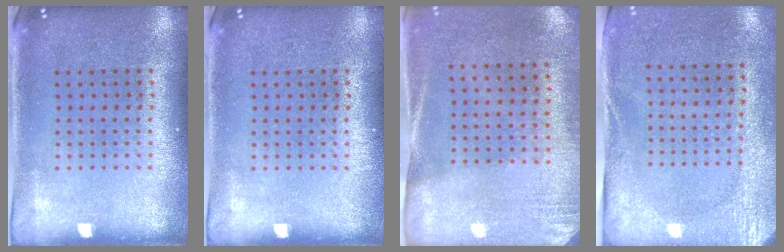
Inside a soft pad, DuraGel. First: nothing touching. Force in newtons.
{"total": 0.0}
{"total": 2.6, "press": 2.3, "slide": 1.3}
{"total": 2.7, "press": 2.1, "slide": 1.7}